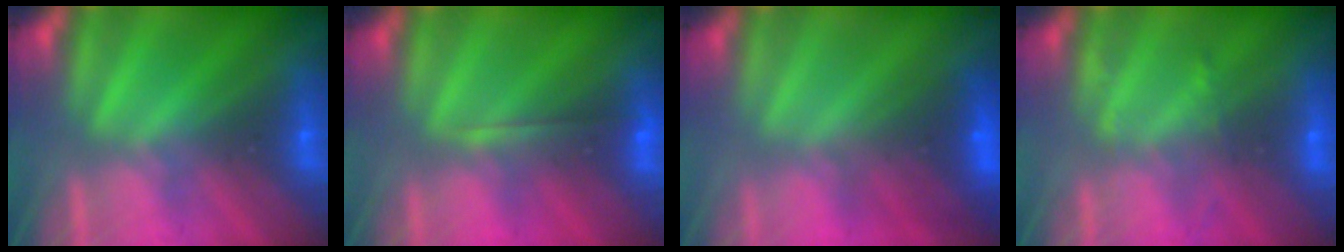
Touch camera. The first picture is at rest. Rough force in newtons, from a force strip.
{"total": 1.9}
{"total": 2.9}
{"total": 2.3}